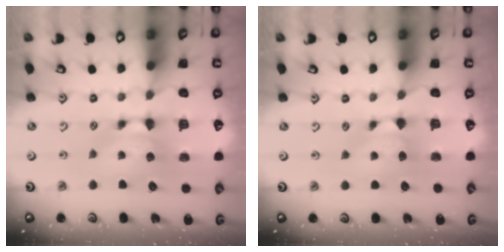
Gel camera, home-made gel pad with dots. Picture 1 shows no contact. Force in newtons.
{"total": 0.9, "press": 0.6, "slide": 0.6}